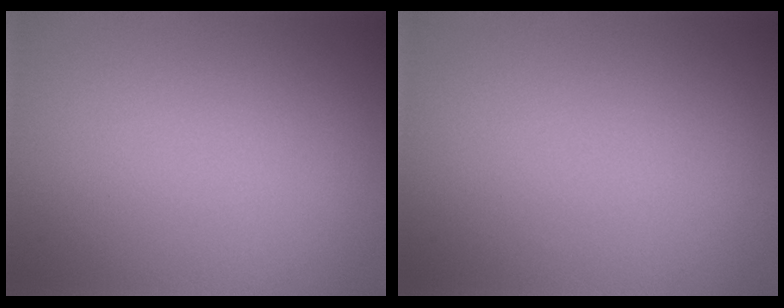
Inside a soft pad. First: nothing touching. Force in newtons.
{"total": 0.0}